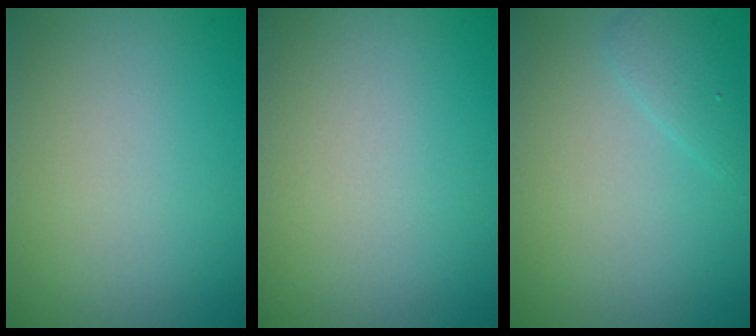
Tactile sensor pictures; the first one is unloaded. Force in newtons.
{"total": 0.0}
{"total": 1.5, "press": 1.5, "slide": 0.1}